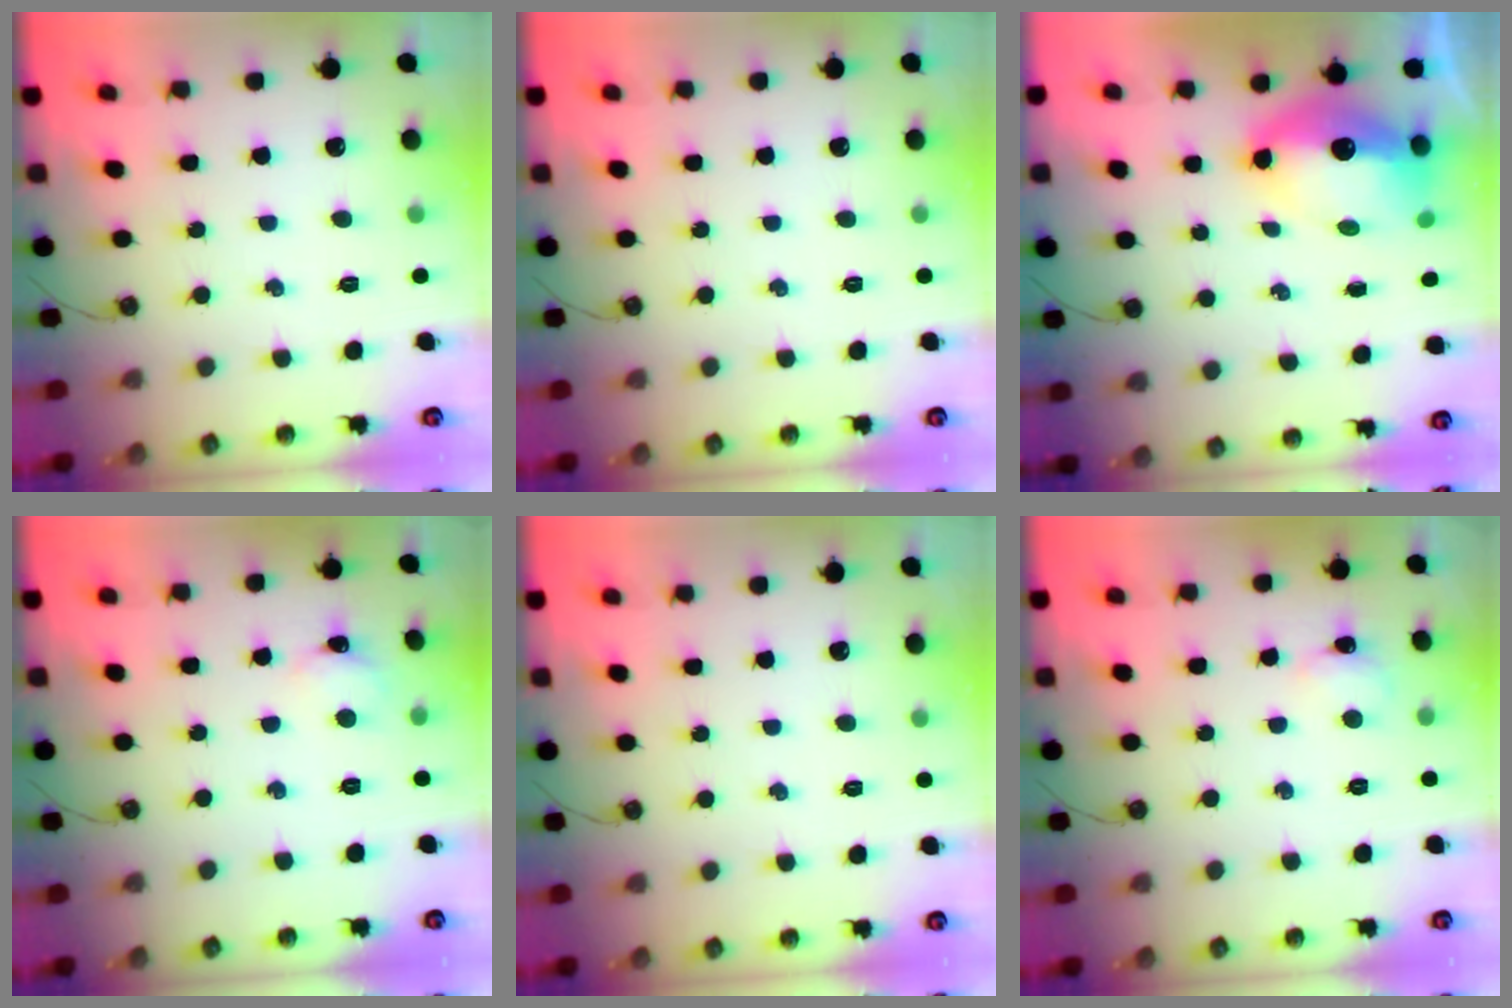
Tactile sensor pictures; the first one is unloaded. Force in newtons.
{"total": 0.0}
{"total": 11.5, "press": 11.4, "slide": 1.5}
{"total": 2.2, "press": 2.2, "slide": 0.3}
{"total": 0.0}
{"total": 2.7, "press": 2.6, "slide": 0.7}